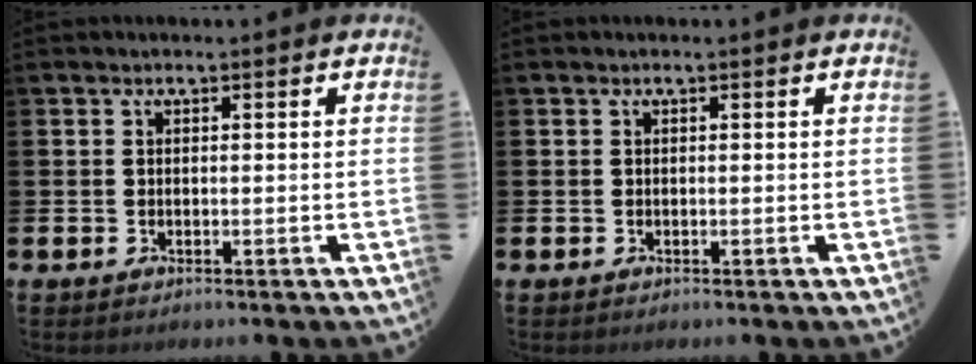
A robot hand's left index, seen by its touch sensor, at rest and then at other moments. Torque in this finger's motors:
{"motor_torque": [-0.13, 0.08, 0.00, -0.01]}